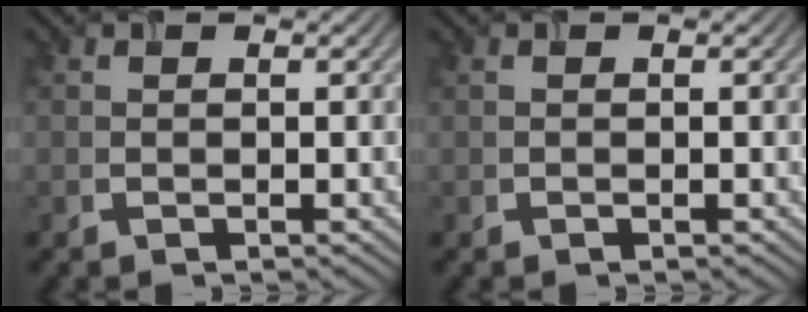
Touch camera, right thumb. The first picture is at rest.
{"total": 0.0}